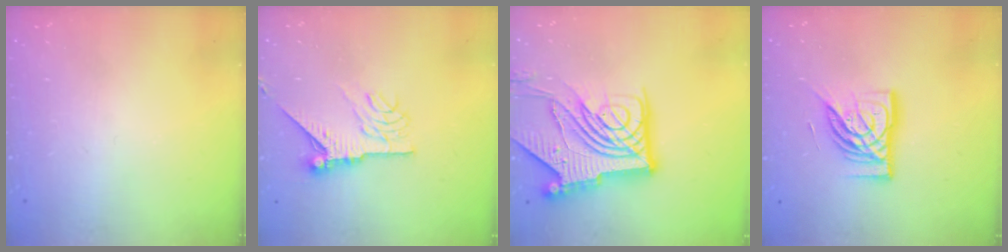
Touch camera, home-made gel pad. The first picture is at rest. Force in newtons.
{"total": 10.1, "press": 10.1, "slide": 0.3}
{"total": 20.6, "press": 20.4, "slide": 2.3}
{"total": 14.5, "press": 14.5, "slide": 1.0}